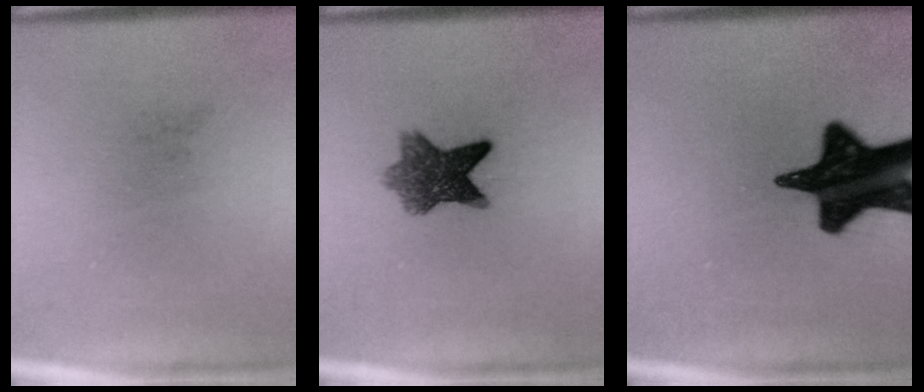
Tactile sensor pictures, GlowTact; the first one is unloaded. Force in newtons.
{"total": 6.8}
{"total": 18.5}